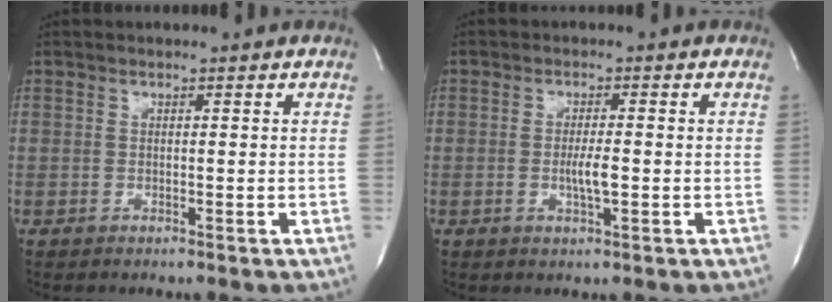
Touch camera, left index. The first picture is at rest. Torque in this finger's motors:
{"motor_torque": [0.02, 0.01, 0.06, 0.02]}